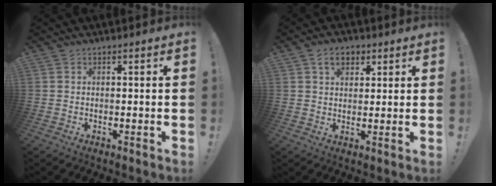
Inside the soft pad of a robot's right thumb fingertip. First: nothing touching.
{"total": 5.9, "force": [3.0, 4.0, 3.1], "torque": [-0.049, 0.002, 0.054]}